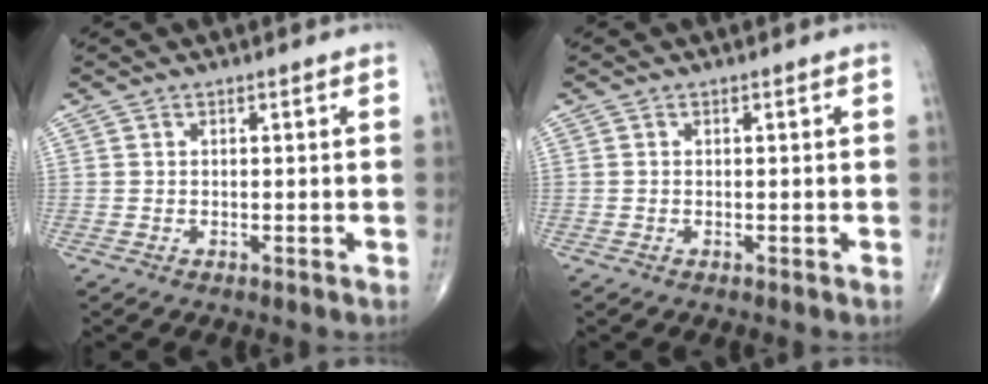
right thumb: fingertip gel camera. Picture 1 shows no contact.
{"total": 0.0}